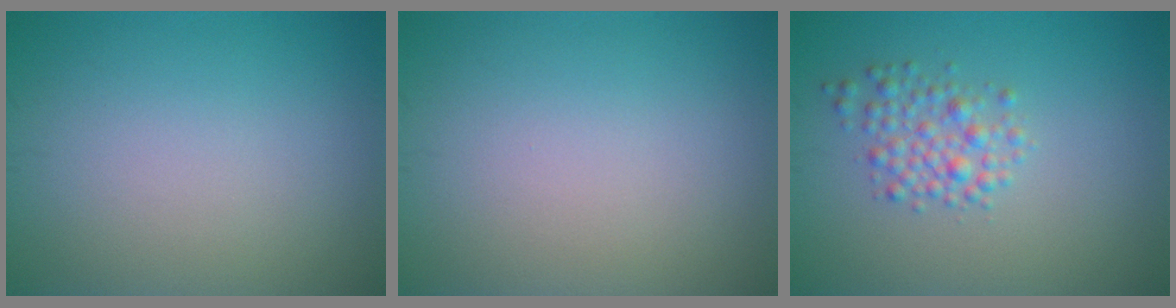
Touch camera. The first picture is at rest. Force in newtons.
{"total": 0.0}
{"total": 2.6, "press": 2.6, "slide": 0.1}